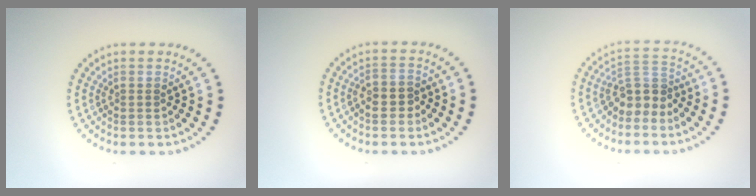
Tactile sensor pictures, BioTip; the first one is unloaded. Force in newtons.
{"total": 1.6, "press": 1.5, "slide": 0.5}
{"total": 2.9, "press": 2.5, "slide": 1.6}